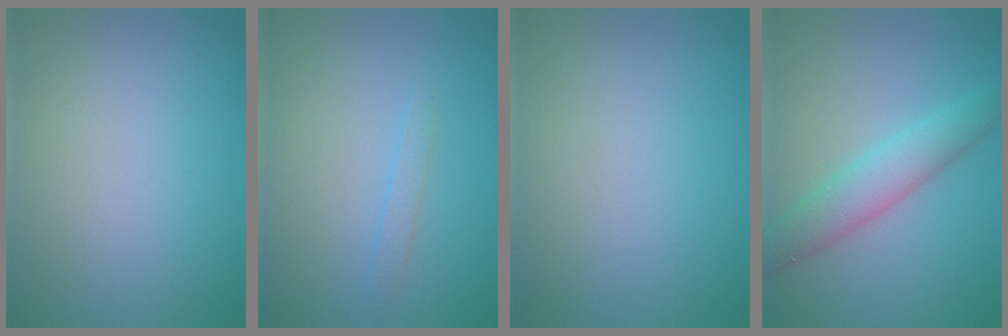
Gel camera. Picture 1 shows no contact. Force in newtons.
{"total": 1.0, "press": 1.0, "slide": 0.1}
{"total": 0.0}
{"total": 4.1, "press": 4.1, "slide": 0.1}